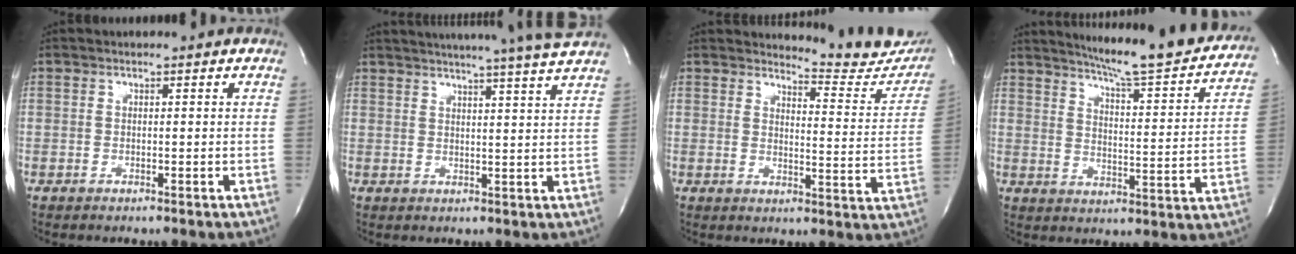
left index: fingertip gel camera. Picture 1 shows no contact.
{"total": 16.4, "force": [14.7, -1.7, 7.0], "torque": [-0.118, -0.027, 0.183]}
{"total": 11.1, "force": [10.9, 1.5, 1.0], "torque": [0.001, -0.064, 0.114]}
{"total": 21.3, "force": [19.3, 1.2, 8.9], "torque": [-0.129, -0.055, 0.245]}